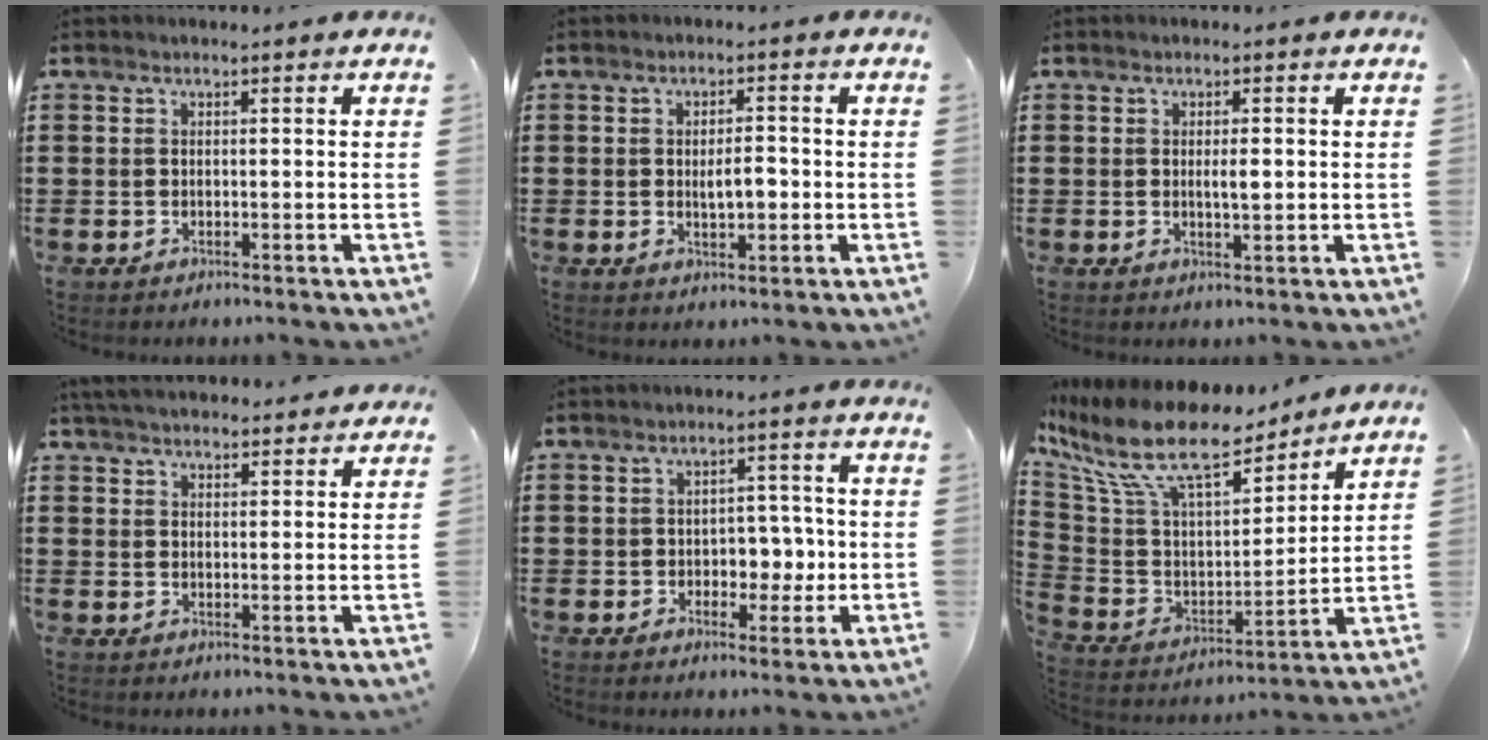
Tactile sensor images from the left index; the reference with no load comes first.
{"total": 3.6, "force": [-0.2, 1.5, 3.3], "torque": [-0.055, 0.000, -0.009]}
{"total": 2.2, "force": [0.2, 0.6, 2.1], "torque": [-0.040, 0.000, 0.002]}
{"total": 4.4, "force": [4.3, 0.7, 0.7], "torque": [-0.027, -0.009, 0.080]}
{"total": 4.8, "force": [-0.3, 3.8, 3.0], "torque": [-0.052, 0.003, -0.014]}
{"total": 13.9, "force": [10.2, 4.1, 8.5], "torque": [-0.215, -0.061, 0.175]}